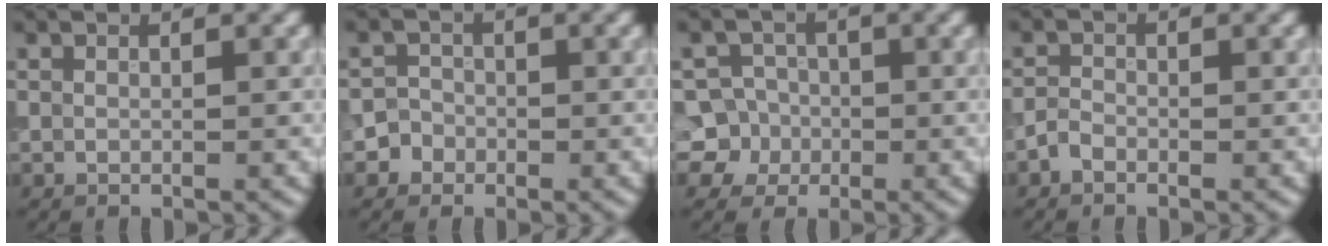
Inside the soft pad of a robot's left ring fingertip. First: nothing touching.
{"total": 2.0, "force": [-0.9, 1.8, 0.1], "torque": [0.026, 0.005, -0.019]}
{"total": 5.8, "force": [-1.5, 5.6, 0.9], "torque": [0.005, 0.016, -0.049]}
{"total": 1.1, "force": [-0.8, 0.6, 0.5], "torque": [-0.008, 0.002, -0.020]}